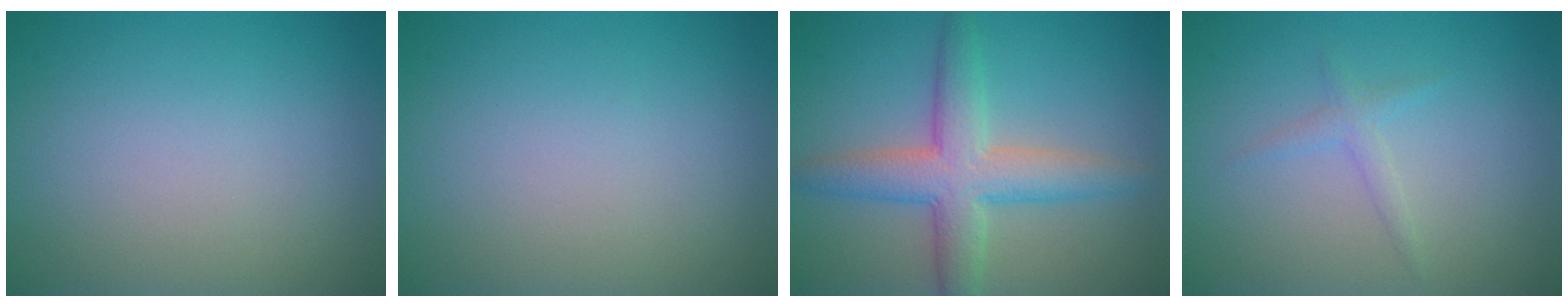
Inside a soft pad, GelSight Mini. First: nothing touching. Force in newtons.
{"total": 0.0}
{"total": 5.4, "press": 5.4, "slide": 0.1}
{"total": 1.2, "press": 1.2, "slide": 0.0}